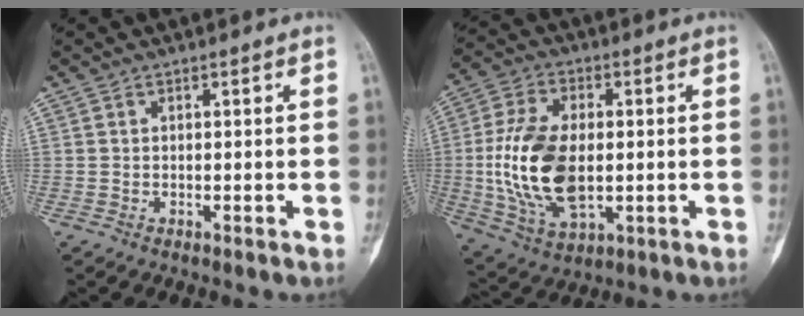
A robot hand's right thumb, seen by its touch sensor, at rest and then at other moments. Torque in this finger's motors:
{"motor_torque": [2.35, 2.18, 1.17, -1.59, 0.40]}